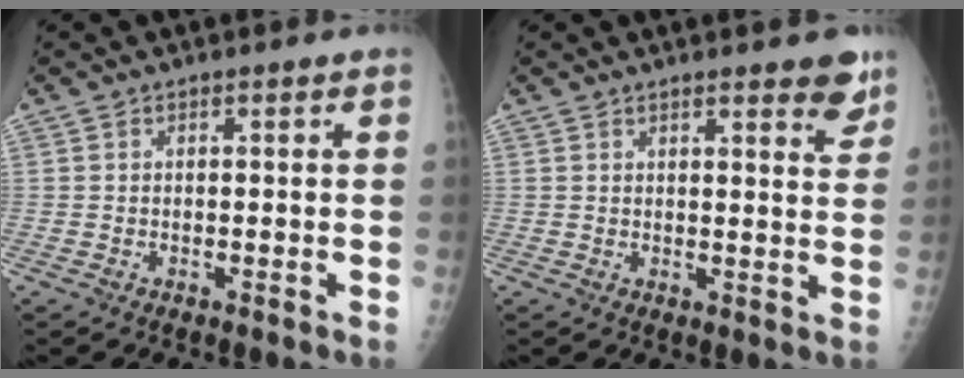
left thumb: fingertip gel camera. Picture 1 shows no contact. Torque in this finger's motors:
{"motor_torque": [0.04, 0.05, -0.26, -0.26, 0.04]}